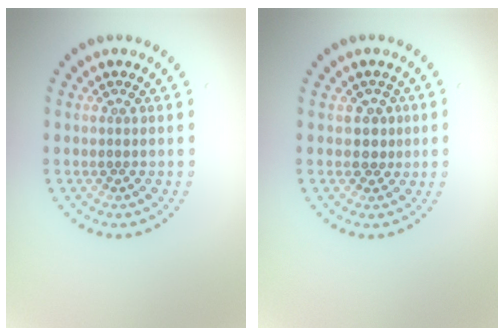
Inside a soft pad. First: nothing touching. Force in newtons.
{"total": 1.7, "press": 1.2, "slide": 1.1}